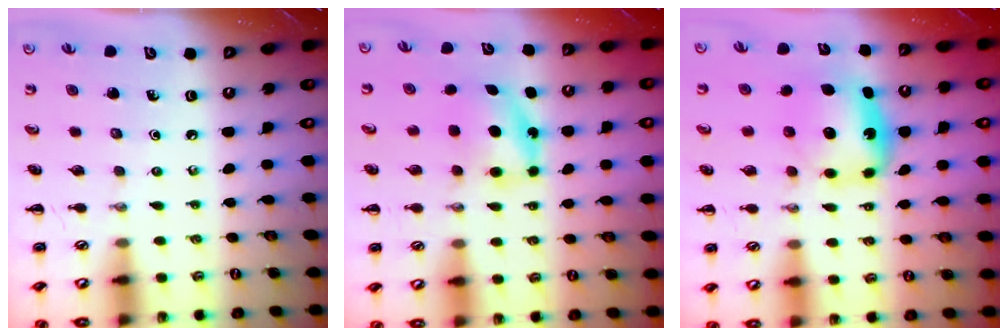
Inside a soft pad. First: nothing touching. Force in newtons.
{"total": 5.2, "press": 5.2, "slide": 0.8}
{"total": 5.7, "press": 5.7, "slide": 1.0}